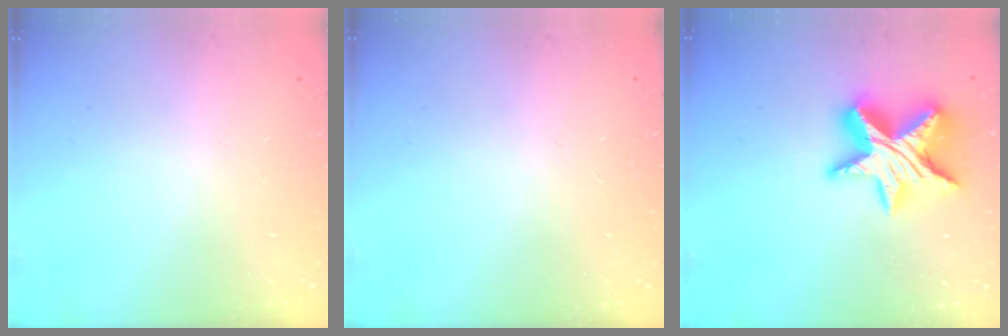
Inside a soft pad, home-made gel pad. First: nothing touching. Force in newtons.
{"total": 0.0}
{"total": 16.3, "press": 16.3, "slide": 1.2}